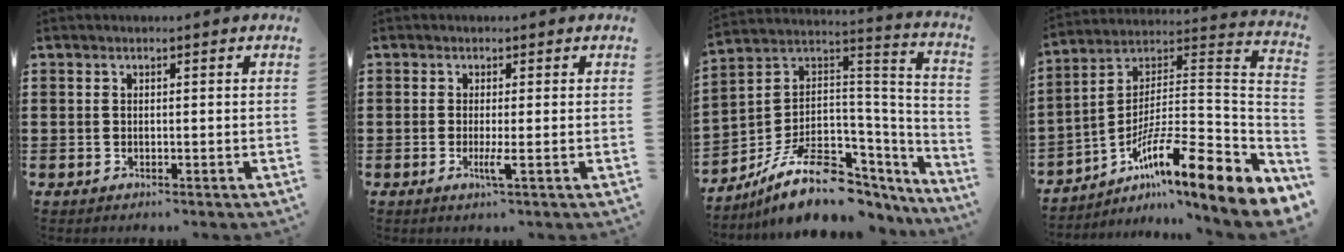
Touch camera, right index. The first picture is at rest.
{"total": 2.3, "force": [-0.7, -0.1, 2.2], "torque": [-0.037, -0.008, -0.012]}
{"total": 14.0, "force": [-7.7, 7.4, 9.2], "torque": [-0.182, 0.025, -0.122]}
{"total": 12.7, "force": [-7.6, 1.5, 10.1], "torque": [-0.140, -0.026, -0.146]}